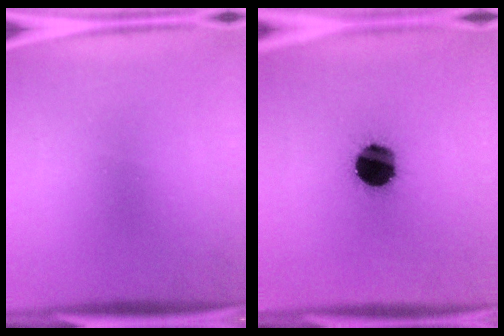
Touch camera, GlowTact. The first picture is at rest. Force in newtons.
{"total": 16.5}